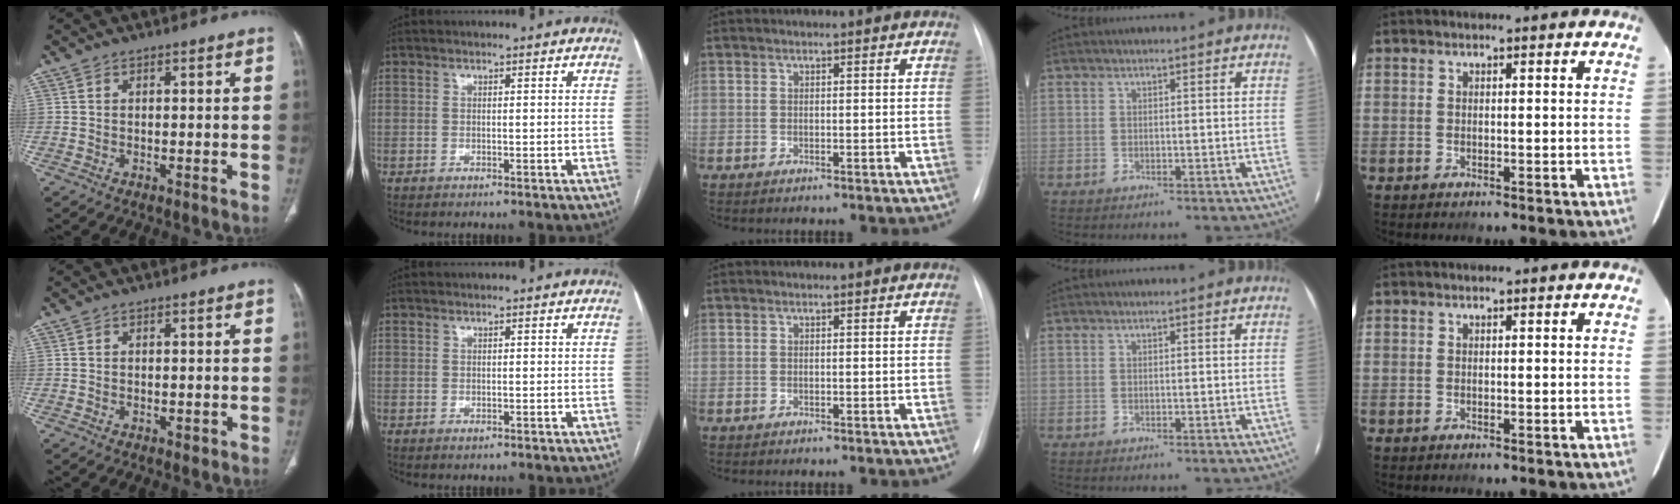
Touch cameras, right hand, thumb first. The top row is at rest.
{"thumb": {"total": 0.9, "force": [-0.4, 0.6, 0.6], "torque": [-0.006, -0.001, -0.005]}}